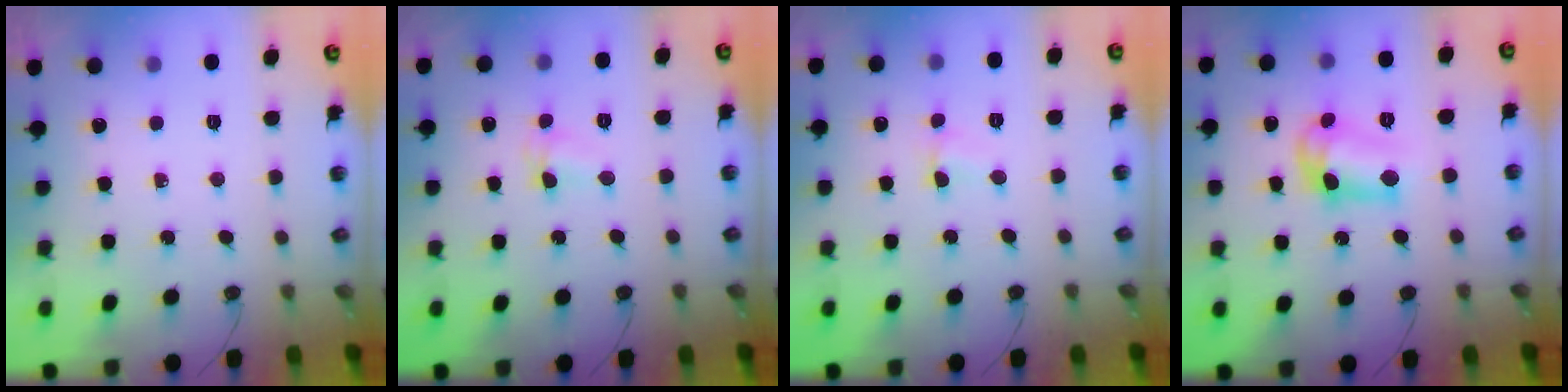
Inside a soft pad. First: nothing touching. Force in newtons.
{"total": 5.8, "press": 4.7, "slide": 3.4}
{"total": 1.6, "press": 1.4, "slide": 0.6}
{"total": 11.3, "press": 11.3, "slide": 0.5}